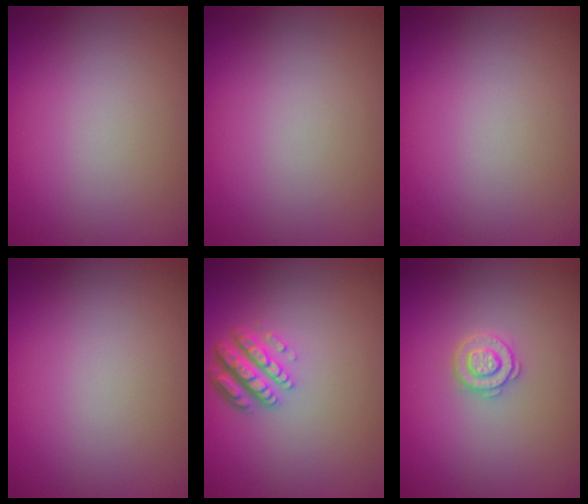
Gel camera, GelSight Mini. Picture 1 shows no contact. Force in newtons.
{"total": 0.0}
{"total": 0.0}
{"total": 0.0}
{"total": 3.8, "press": 3.0, "slide": 2.2}
{"total": 2.2, "press": 2.2, "slide": 0.3}